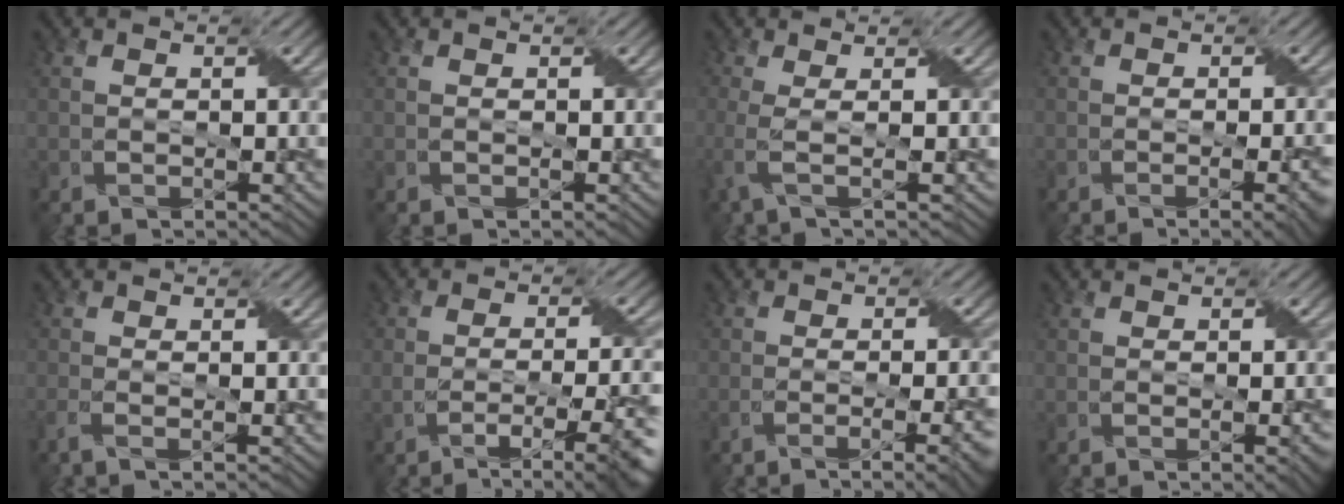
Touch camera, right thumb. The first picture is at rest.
{"total": 0.0}
{"total": 3.0, "force": [-0.3, 0.7, 2.9], "torque": [-0.057, -0.004, -0.017]}
{"total": 4.5, "force": [-1.6, 1.3, 4.0], "torque": [-0.041, -0.003, -0.018]}
{"total": 2.0, "force": [-1.0, 0.4, 1.6], "torque": [-0.028, -0.001, -0.032]}
{"total": 9.1, "force": [-3.8, 2.4, 7.9], "torque": [-0.119, -0.007, -0.053]}
{"total": 7.1, "force": [-3.5, 1.7, 6.0], "torque": [-0.073, -0.002, -0.048]}
{"total": 2.7, "force": [-0.7, 0.8, 2.5], "torque": [-0.029, -0.002, -0.008]}